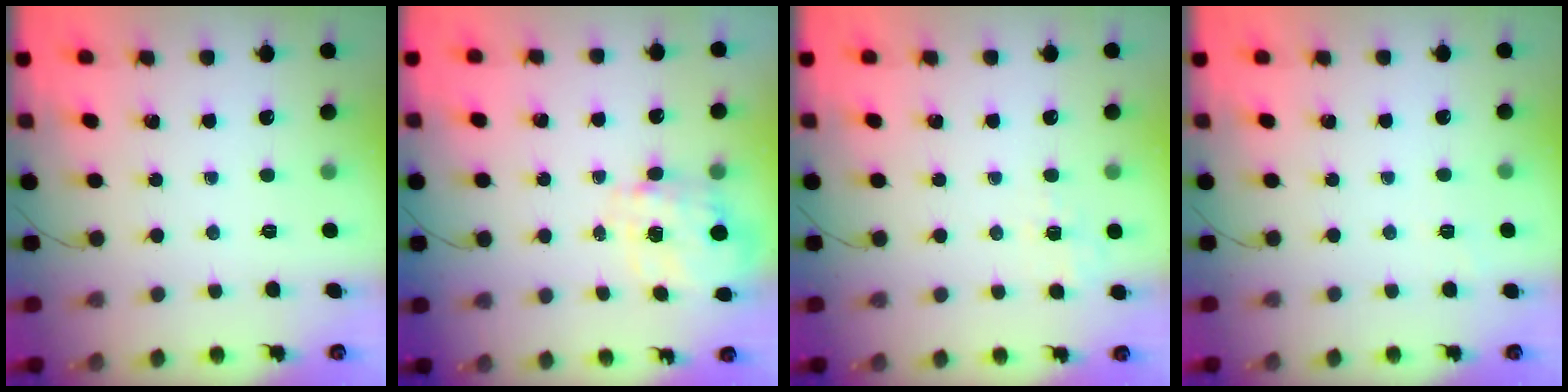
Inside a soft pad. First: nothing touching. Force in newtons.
{"total": 3.6, "press": 3.5, "slide": 1.0}
{"total": 2.0, "press": 1.2, "slide": 1.6}
{"total": 1.3, "press": 0.2, "slide": 1.3}